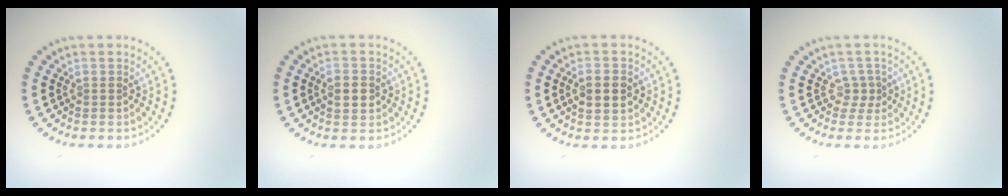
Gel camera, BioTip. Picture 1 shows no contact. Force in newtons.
{"total": 2.4, "press": 2.4, "slide": 0.0}
{"total": 2.4, "press": 2.4, "slide": 0.2}
{"total": 1.3, "press": 1.0, "slide": 0.9}